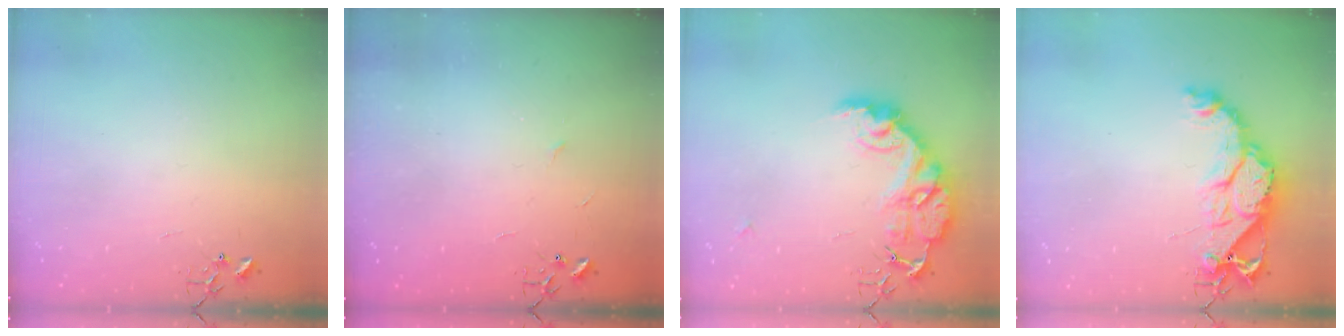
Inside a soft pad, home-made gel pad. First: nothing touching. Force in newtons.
{"total": 2.3, "press": 2.3, "slide": 0.4}
{"total": 16.8, "press": 16.8, "slide": 1.3}
{"total": 14.0, "press": 13.9, "slide": 1.3}